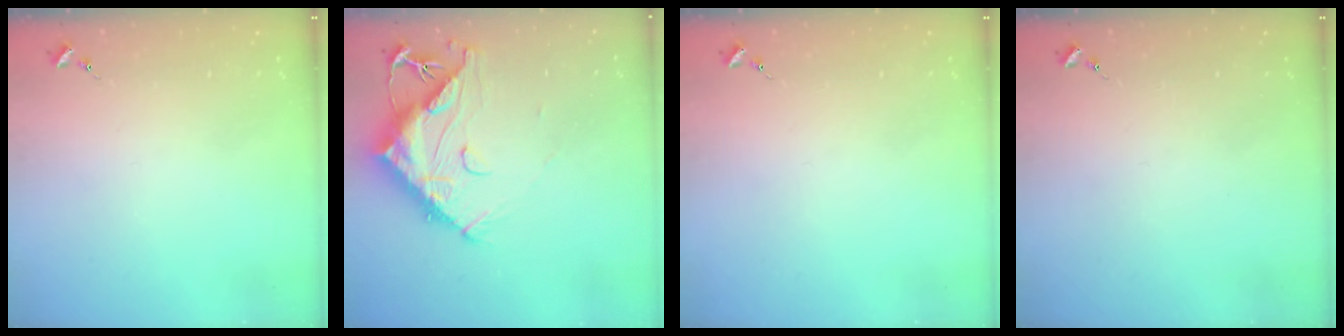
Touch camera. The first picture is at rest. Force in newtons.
{"total": 15.7, "press": 15.6, "slide": 1.4}
{"total": 0.0}
{"total": 0.0}